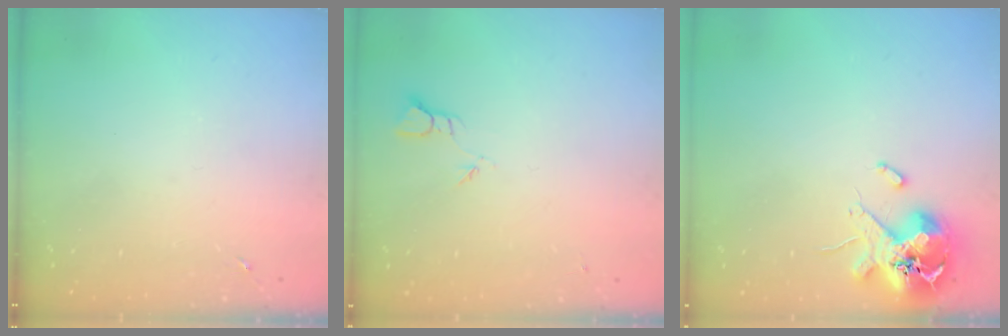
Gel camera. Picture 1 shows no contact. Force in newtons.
{"total": 2.4, "press": 2.4, "slide": 0.2}
{"total": 13.9, "press": 13.8, "slide": 2.0}